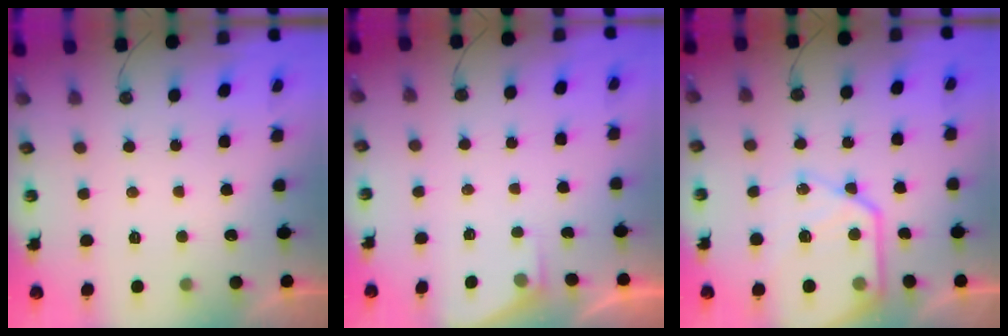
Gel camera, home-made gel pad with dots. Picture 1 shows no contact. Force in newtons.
{"total": 1.4, "press": 1.3, "slide": 0.2}
{"total": 15.7, "press": 15.7, "slide": 1.3}